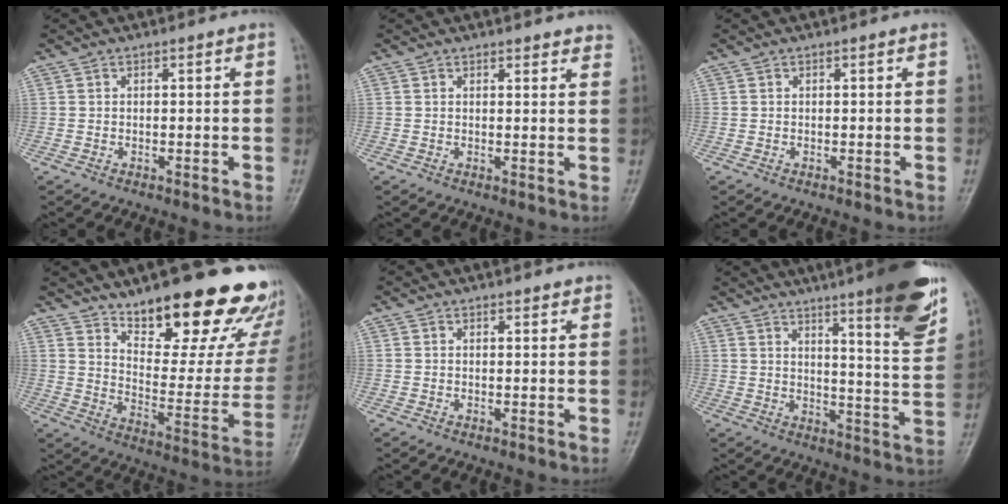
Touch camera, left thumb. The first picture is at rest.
{"total": 3.3, "force": [3.0, 1.1, 1.0], "torque": [0.013, -0.010, 0.027]}
{"total": 0.0}
{"total": 26.3, "force": [18.1, 9.2, 16.7], "torque": [-0.187, -0.113, 0.255]}
{"total": 1.1, "force": [0.9, 0.5, 0.3], "torque": [0.003, -0.004, 0.009]}
{"total": 16.7, "force": [10.5, 2.2, 12.9], "torque": [-0.155, -0.061, 0.143]}